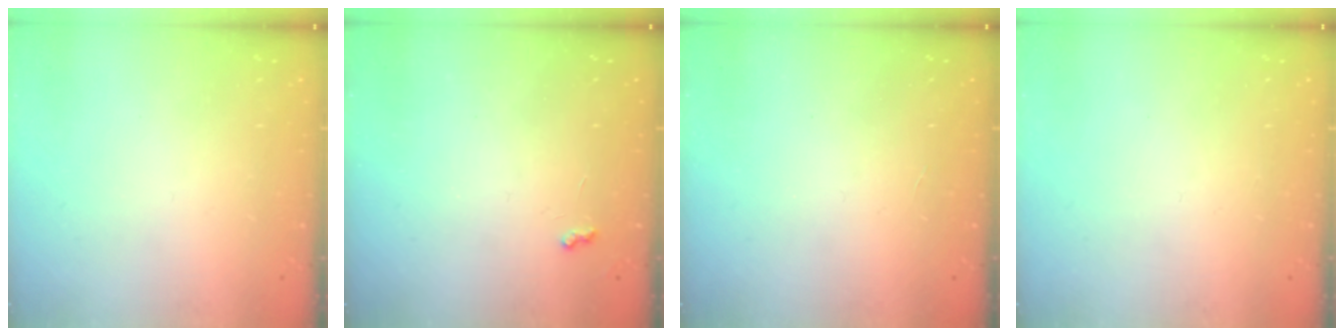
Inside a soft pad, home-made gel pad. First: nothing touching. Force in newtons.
{"total": 3.0, "press": 3.0, "slide": 0.4}
{"total": 2.1, "press": 2.1, "slide": 0.4}
{"total": 0.0}